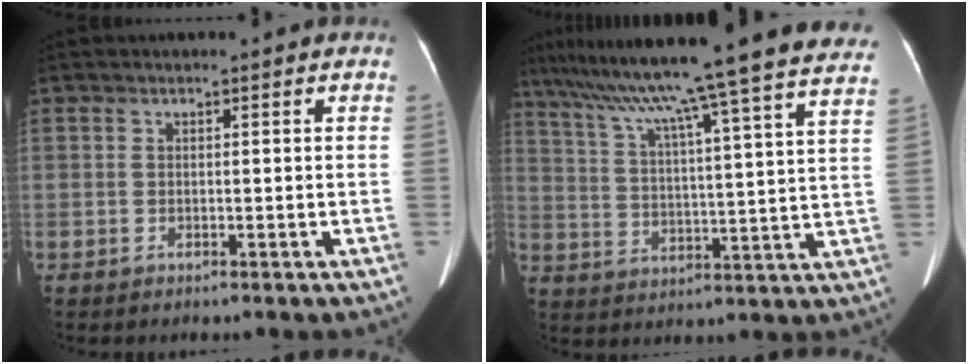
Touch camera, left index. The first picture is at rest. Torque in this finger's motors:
{"motor_torque": [1.00, -1.14, 0.84, 0.21]}